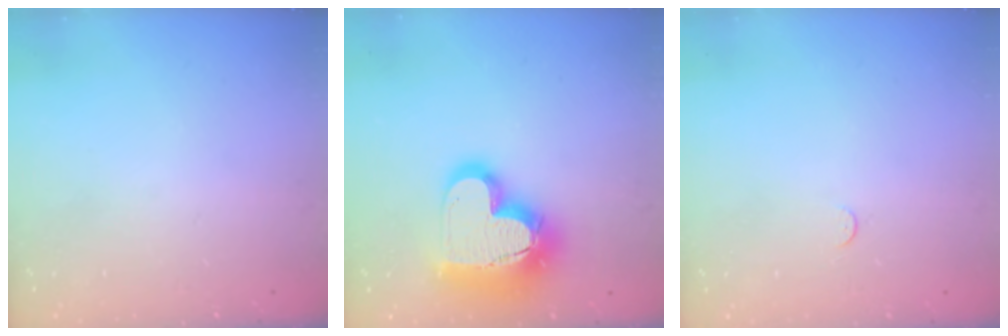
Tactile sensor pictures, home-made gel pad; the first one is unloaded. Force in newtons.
{"total": 22.3, "press": 22.3, "slide": 1.7}
{"total": 2.5, "press": 2.5, "slide": 0.3}